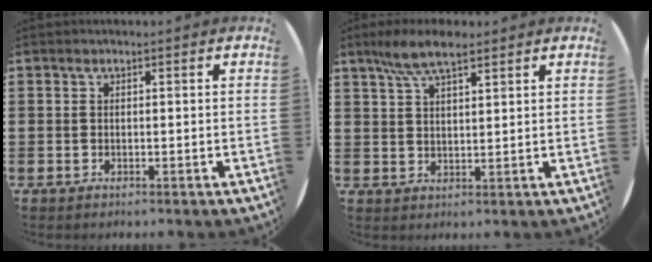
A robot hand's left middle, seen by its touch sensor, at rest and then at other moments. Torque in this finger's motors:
{"motor_torque": [0.92, -0.78, 0.18, 0.04]}